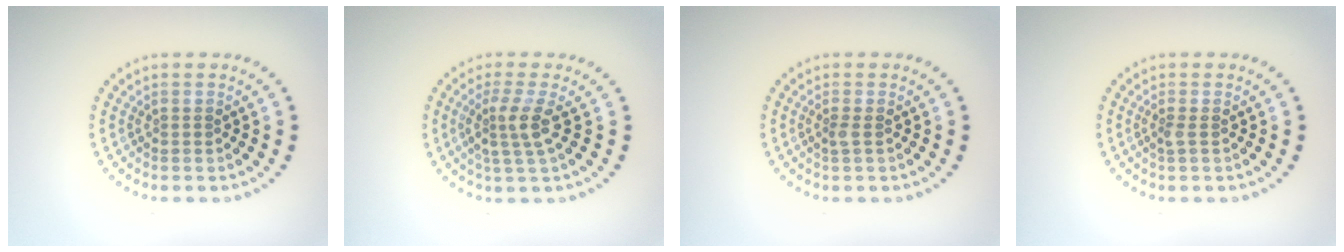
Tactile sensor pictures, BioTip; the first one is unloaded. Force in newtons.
{"total": 2.7, "press": 2.1, "slide": 1.7}
{"total": 0.8, "press": 0.5, "slide": 0.5}
{"total": 0.8, "press": 0.6, "slide": 0.5}